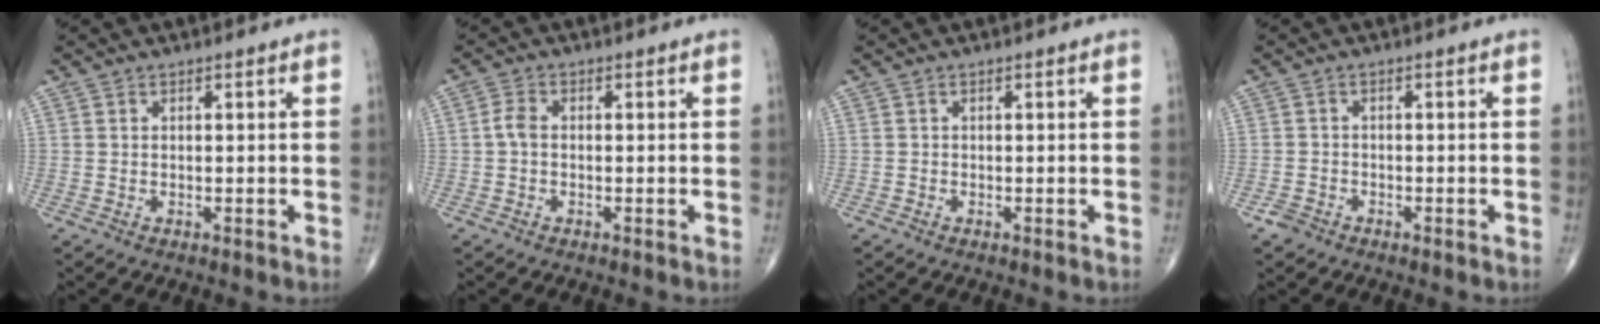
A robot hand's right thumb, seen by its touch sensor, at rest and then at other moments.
{"total": 2.4, "force": [-0.2, 1.5, 1.8], "torque": [-0.036, 0.005, -0.009]}
{"total": 0.0}
{"total": 1.7, "force": [-1.3, 1.1, 0.3], "torque": [-0.006, 0.005, -0.026]}